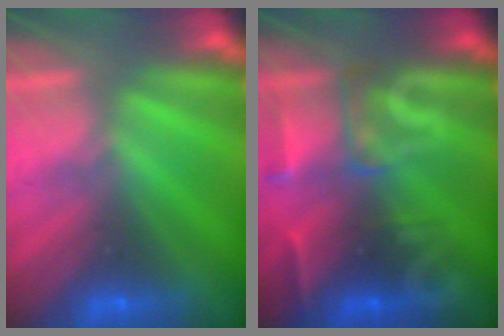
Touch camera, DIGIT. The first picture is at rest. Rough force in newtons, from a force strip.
{"total": 2.9}